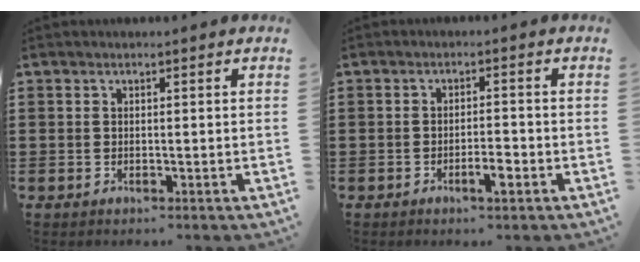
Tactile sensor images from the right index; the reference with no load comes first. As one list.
[{"total": 3.2, "force": [-1.6, 0.5, 2.7], "torque": [-0.047, 0.000, -0.028]}]